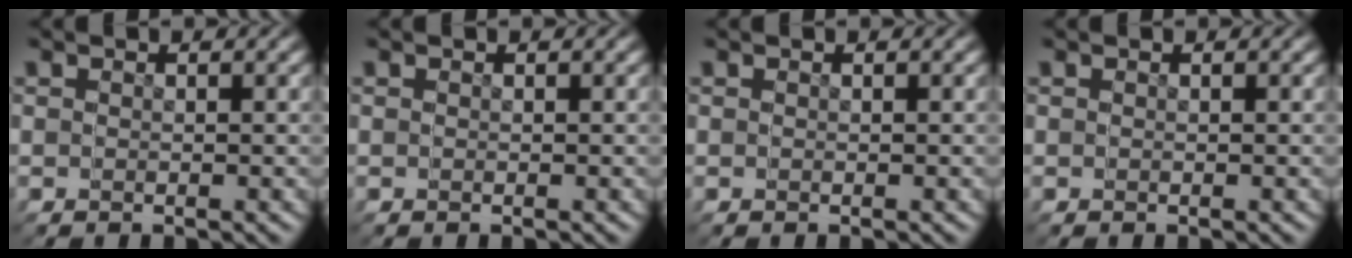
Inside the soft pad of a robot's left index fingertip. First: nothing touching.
{"total": 0.0}
{"total": 0.0}
{"total": 0.0}